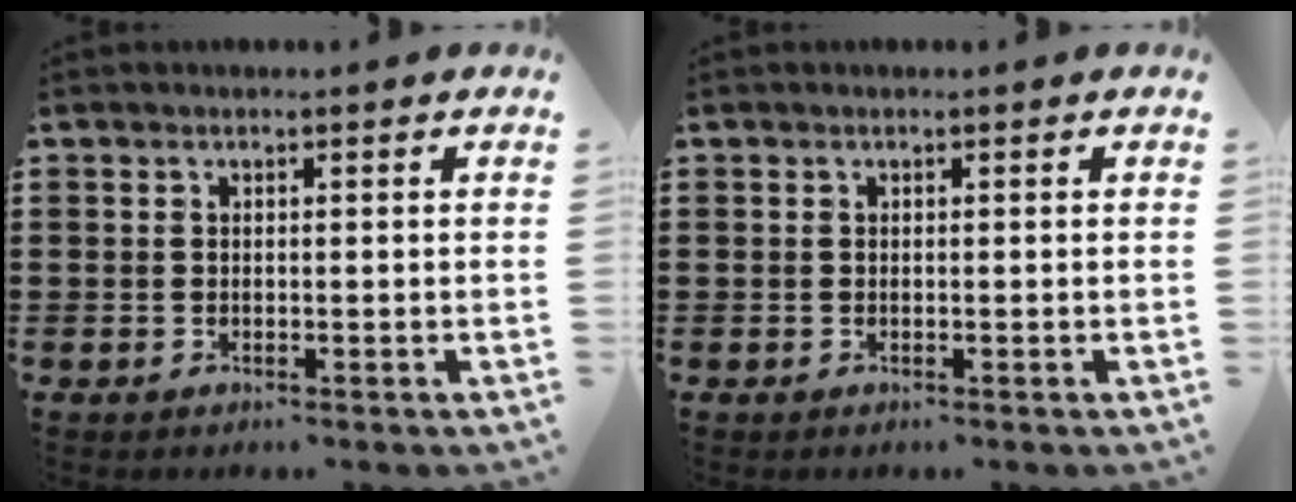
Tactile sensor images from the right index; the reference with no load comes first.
{"total": 0.0}